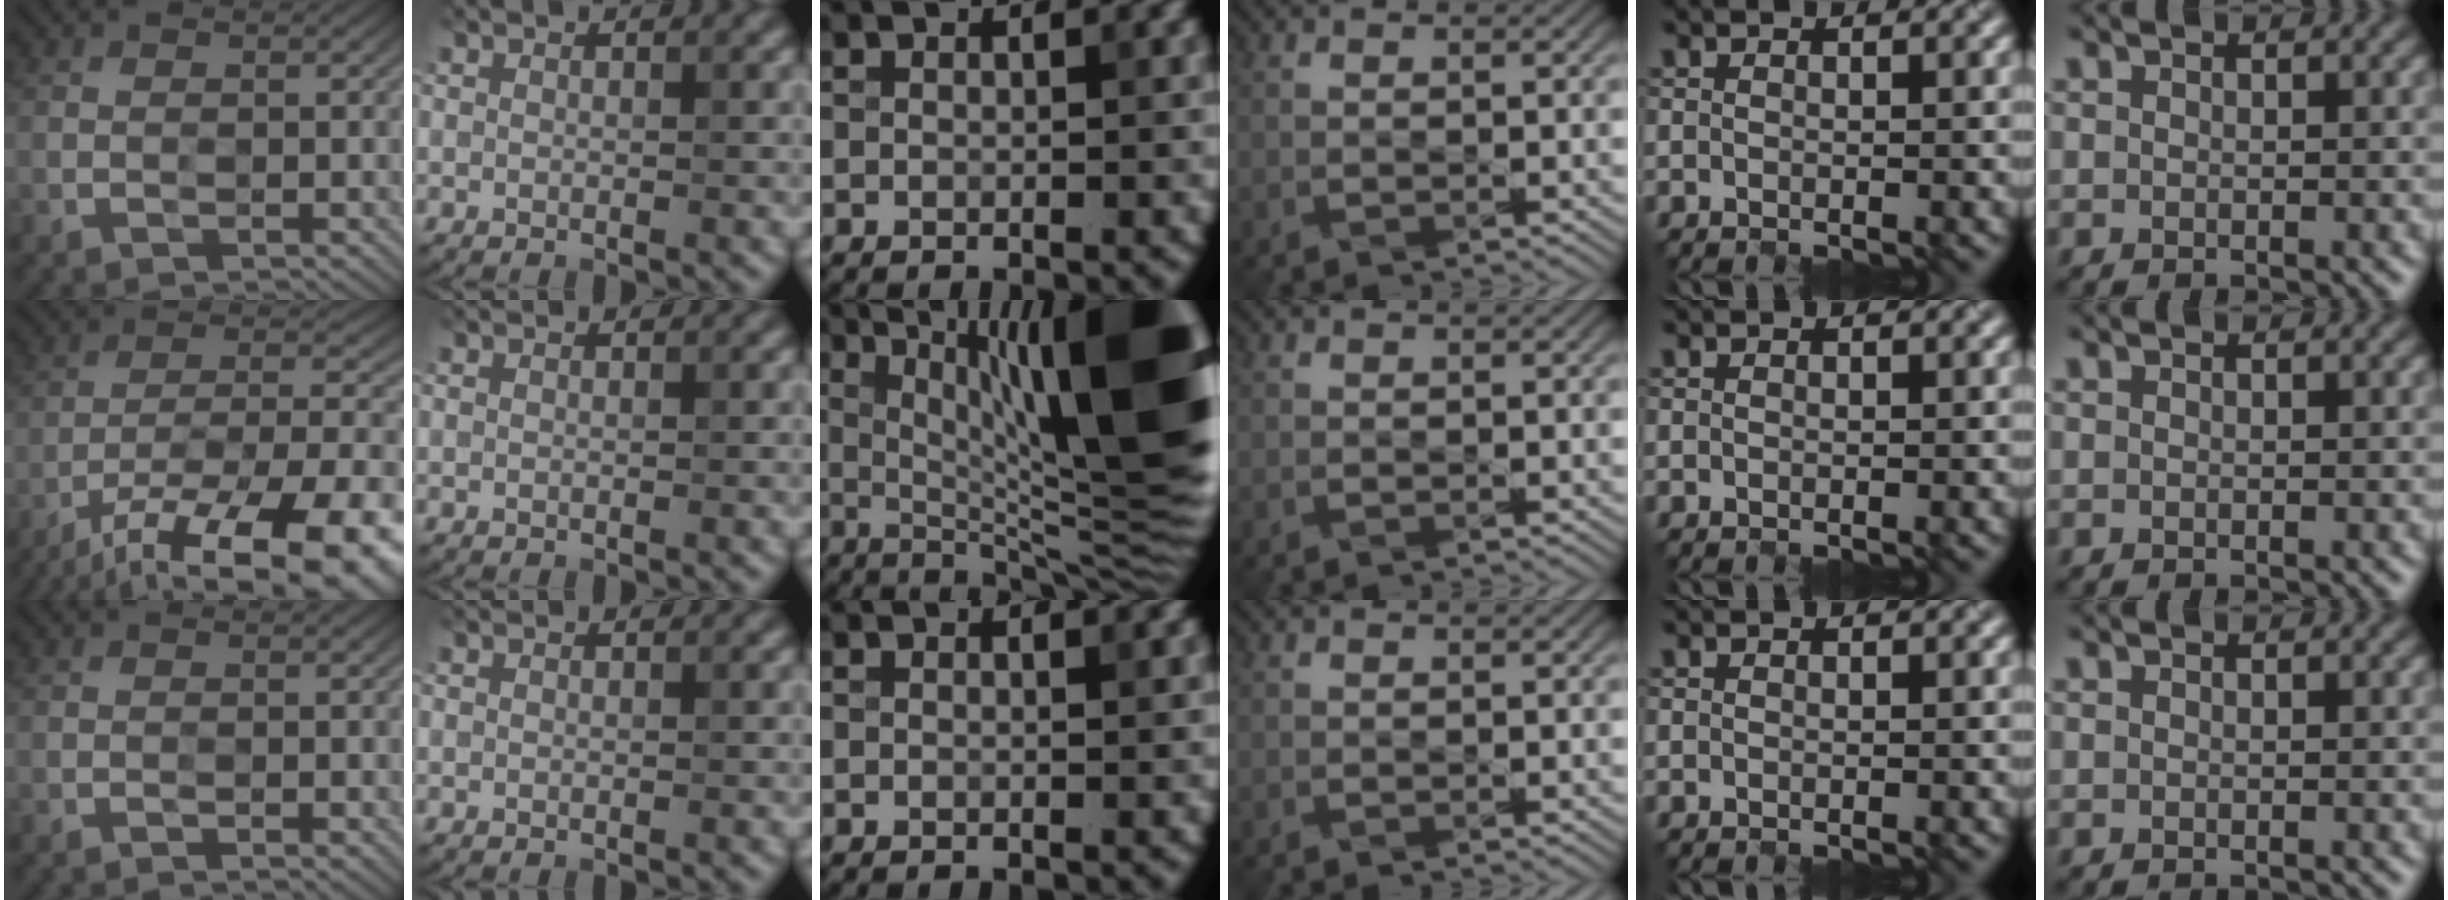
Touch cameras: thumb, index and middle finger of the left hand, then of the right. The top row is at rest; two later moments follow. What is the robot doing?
{"motion": "close", "object": "hinged tin"}